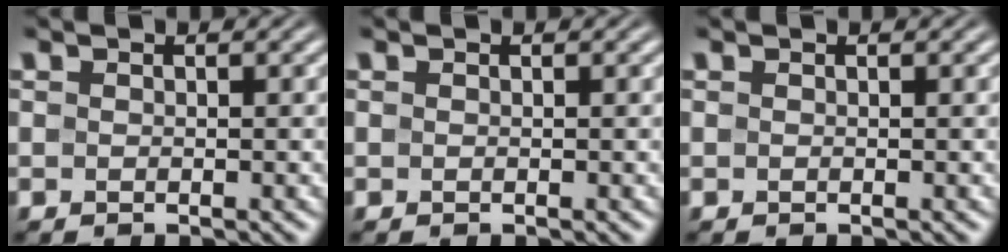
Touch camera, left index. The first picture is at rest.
{"total": 0.0}
{"total": 0.0}